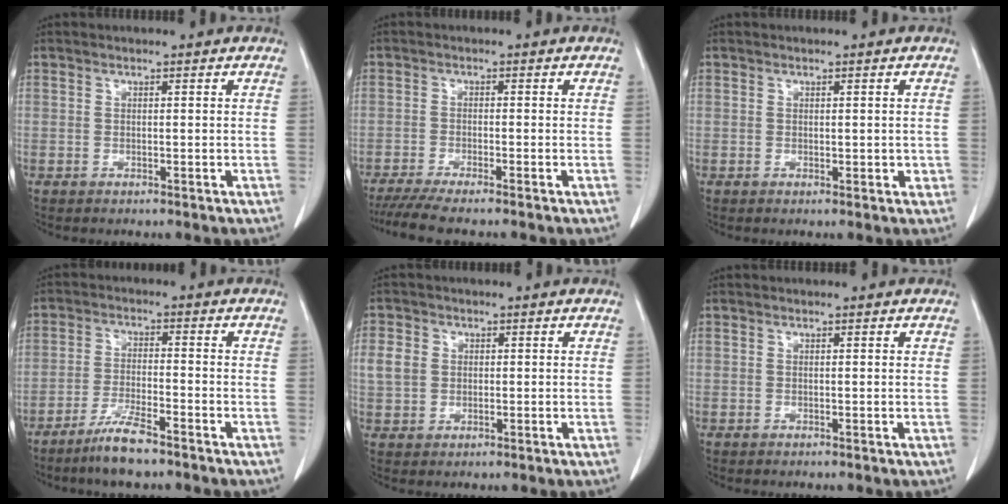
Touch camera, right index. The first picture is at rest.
{"total": 6.0, "force": [-5.0, -0.1, 3.3], "torque": [-0.050, -0.015, -0.086]}
{"total": 1.4, "force": [0.1, 0.9, 1.1], "torque": [-0.011, -0.002, 0.004]}
{"total": 6.0, "force": [-4.6, 0.6, 3.8], "torque": [-0.081, -0.011, -0.087]}
{"total": 4.4, "force": [0.7, 3.7, 2.2], "torque": [-0.050, 0.011, 0.014]}
{"total": 0.0}